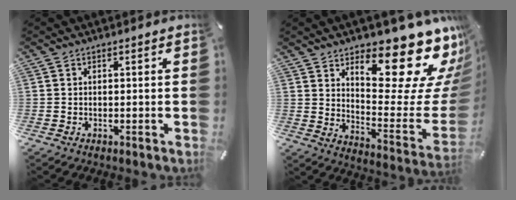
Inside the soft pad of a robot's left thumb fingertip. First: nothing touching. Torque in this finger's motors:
{"motor_torque": [3.03, 1.98, 1.38, -1.38, 0.12]}